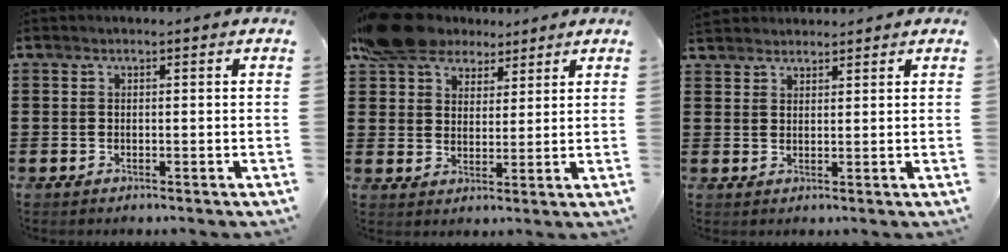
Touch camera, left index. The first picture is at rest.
{"total": 8.9, "force": [7.0, 4.5, 3.2], "torque": [-0.087, 0.000, 0.135]}
{"total": 2.3, "force": [2.2, 0.8, -0.2], "torque": [-0.002, 0.001, 0.043]}